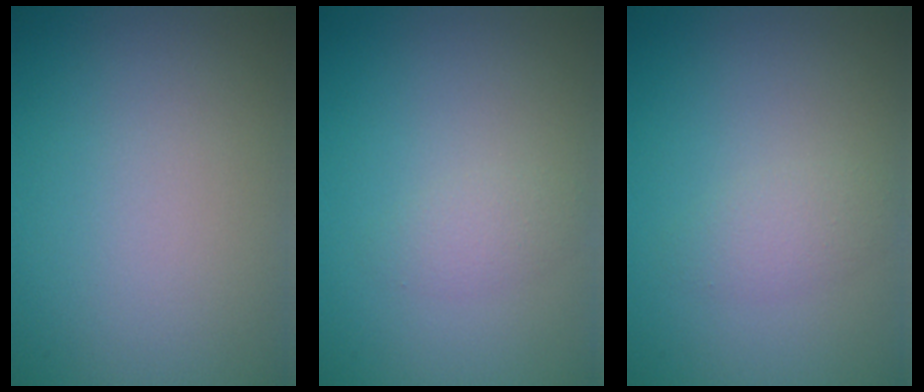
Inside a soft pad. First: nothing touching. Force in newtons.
{"total": 1.3, "press": 1.3, "slide": 0.1}
{"total": 1.7, "press": 1.7, "slide": 0.0}